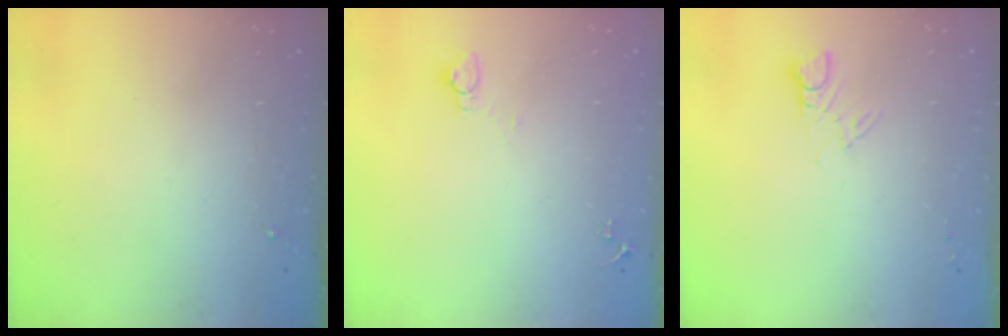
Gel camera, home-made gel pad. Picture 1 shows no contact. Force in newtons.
{"total": 2.7, "press": 2.7, "slide": 0.2}
{"total": 4.5, "press": 4.5, "slide": 0.5}